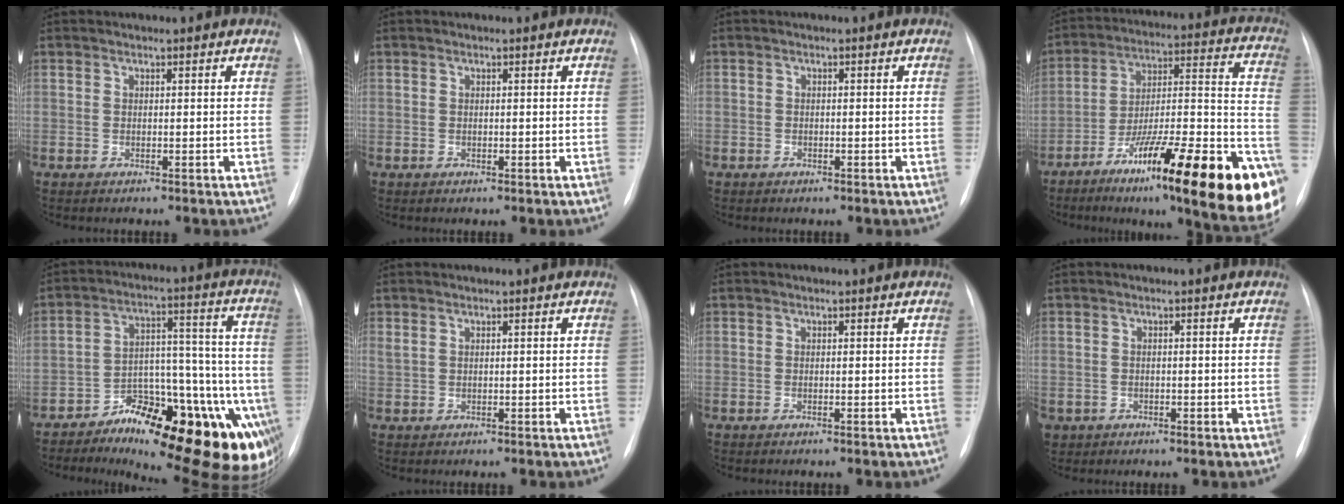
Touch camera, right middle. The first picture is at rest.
{"total": 0.0}
{"total": 0.9, "force": [-0.5, 0.7, 0.1], "torque": [-0.007, 0.002, -0.008]}
{"total": 32.8, "force": [-17.4, 5.6, 27.2], "torque": [-0.293, 0.003, -0.261]}
{"total": 24.4, "force": [-14.1, 8.5, 18.0], "torque": [-0.144, 0.040, -0.180]}
{"total": 0.7, "force": [0.5, 0.2, 0.4], "torque": [-0.012, 0.007, 0.016]}
{"total": 0.0}
{"total": 2.4, "force": [-1.0, 2.1, 0.5], "torque": [-0.012, 0.001, -0.010]}